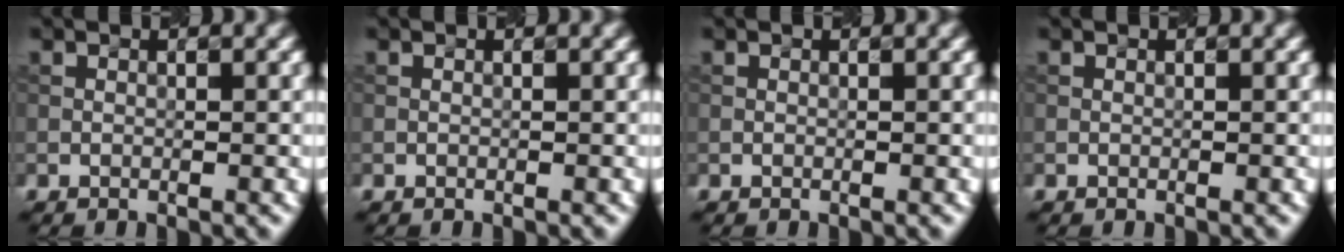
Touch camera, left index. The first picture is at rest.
{"total": 0.0}
{"total": 0.0}
{"total": 0.0}